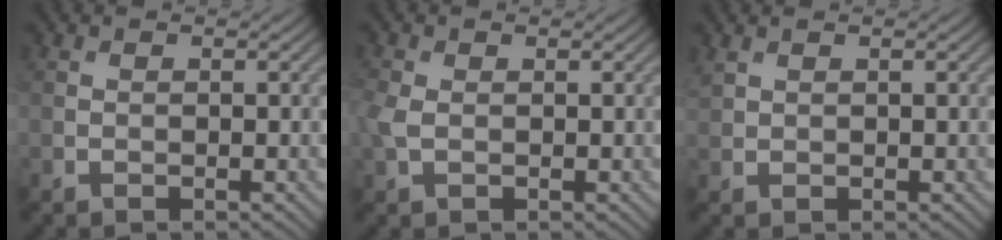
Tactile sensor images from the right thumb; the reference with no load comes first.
{"total": 2.2, "force": [0.0, 1.5, 1.7], "torque": [-0.055, 0.001, 0.000]}
{"total": 1.2, "force": [1.1, 0.4, 0.4], "torque": [-0.018, 0.005, 0.028]}